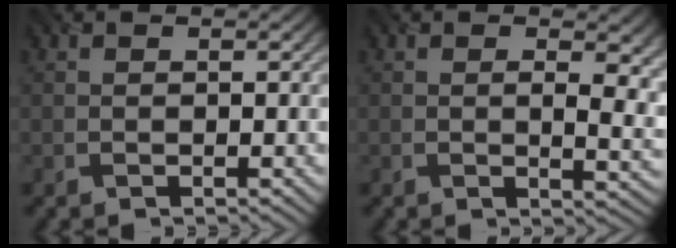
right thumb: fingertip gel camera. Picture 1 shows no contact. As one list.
[{"total": 6.3, "force": [1.0, 3.1, 5.4], "torque": [-0.074, -0.012, 0.024]}]